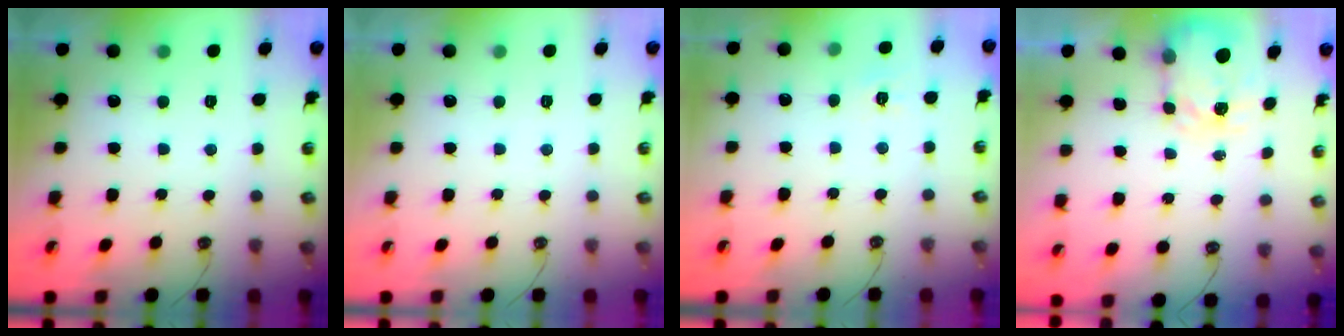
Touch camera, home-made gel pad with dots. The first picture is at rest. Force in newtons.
{"total": 0.0}
{"total": 5.0, "press": 5.0, "slide": 0.6}
{"total": 3.9, "press": 3.8, "slide": 0.5}